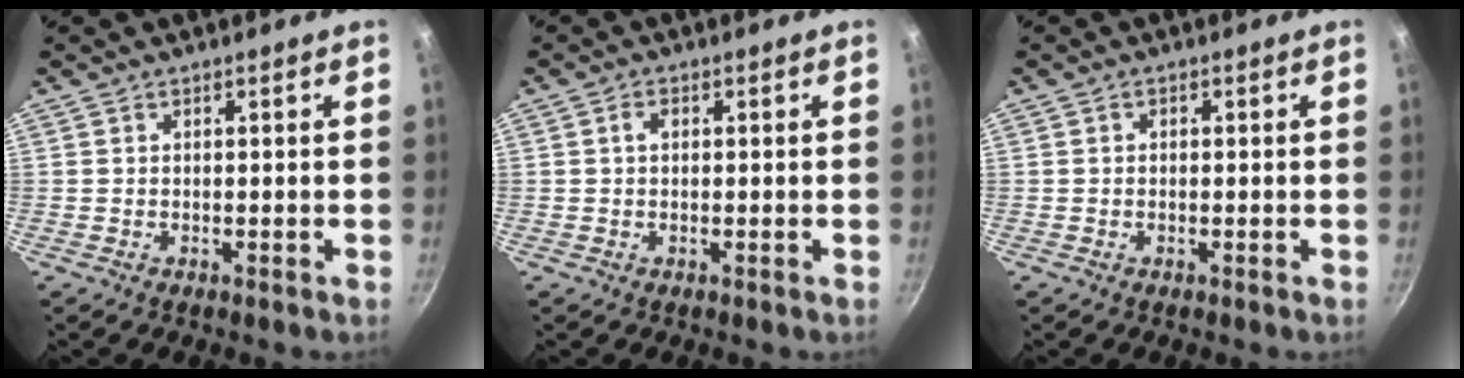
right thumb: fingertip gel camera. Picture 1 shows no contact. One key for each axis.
{"total": 1.6, "fx": 0.2, "fy": 1.1, "fz": 1.2, "tx": -0.018, "ty": 0.005, "tz": 0.003}
{"total": 0.7, "fx": -0.1, "fy": 0.6, "fz": 0.4, "tx": -0.006, "ty": 0.005, "tz": 0.000}